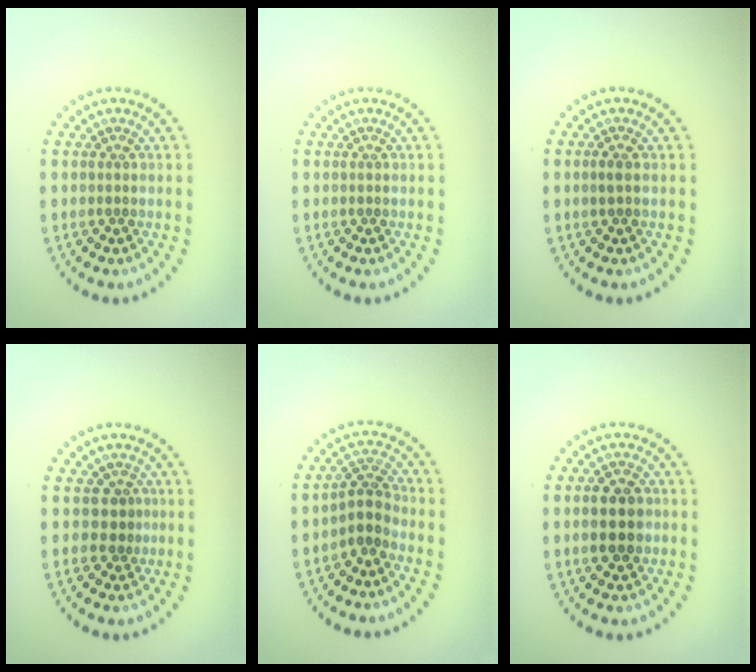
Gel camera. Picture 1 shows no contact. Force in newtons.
{"total": 0.0}
{"total": 0.7, "press": 0.7, "slide": 0.2}
{"total": 1.8, "press": 1.4, "slide": 1.1}
{"total": 2.5, "press": 2.0, "slide": 1.5}
{"total": 3.7, "press": 3.7, "slide": 0.1}